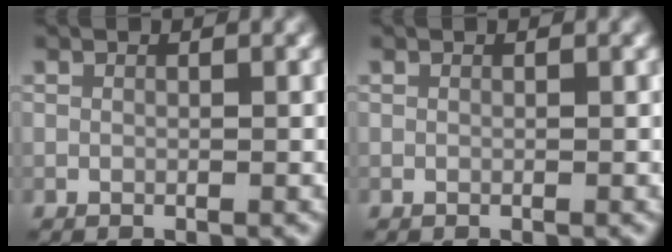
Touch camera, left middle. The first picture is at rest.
{"total": 0.0}